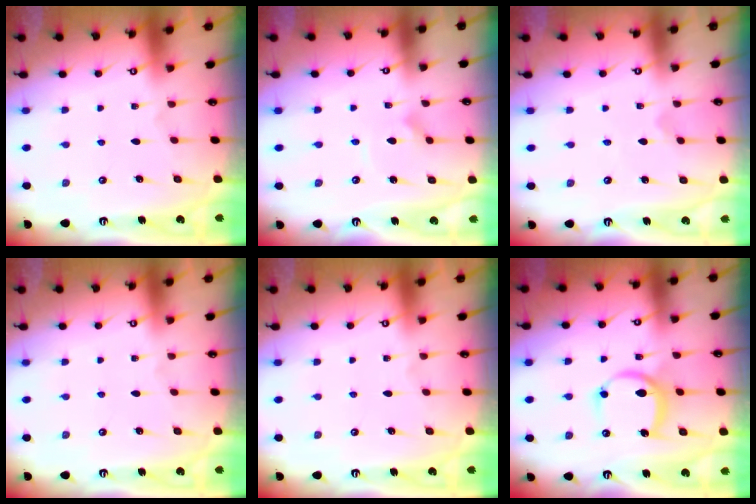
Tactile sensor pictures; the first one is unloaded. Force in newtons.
{"total": 2.6, "press": 2.6, "slide": 0.3}
{"total": 1.9, "press": 1.8, "slide": 0.3}
{"total": 0.0}
{"total": 0.0}
{"total": 9.9, "press": 9.9, "slide": 0.8}